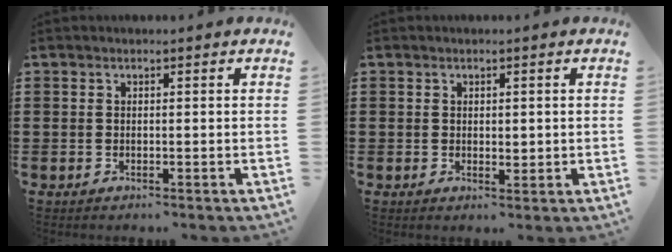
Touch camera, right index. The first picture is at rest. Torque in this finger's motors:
{"motor_torque": [-0.20, 0.28, 0.09, 0.01]}